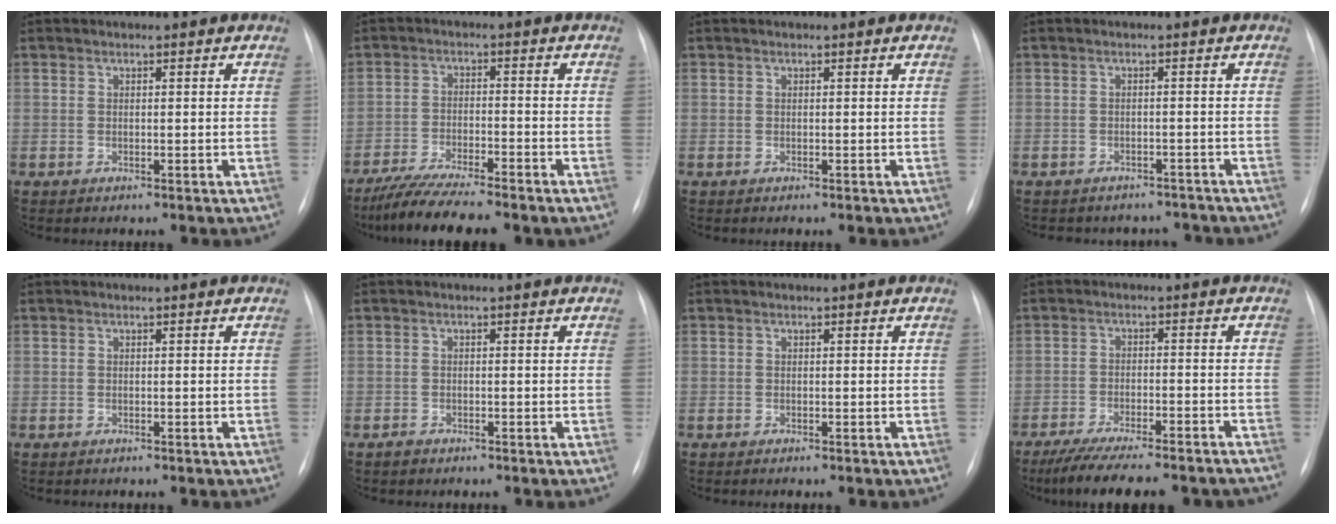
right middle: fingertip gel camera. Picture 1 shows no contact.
{"total": 9.5, "force": [-7.9, 0.7, 5.2], "torque": [-0.093, -0.022, -0.129]}
{"total": 0.0}
{"total": 7.5, "force": [-6.8, 3.3, 0.2], "torque": [0.000, 0.021, -0.072]}
{"total": 0.0}
{"total": 0.9, "force": [-0.7, 0.5, 0.1], "torque": [-0.008, -0.001, -0.012]}
{"total": 0.0}
{"total": 17.3, "force": [-15.1, 2.9, 7.8], "torque": [-0.119, -0.015, -0.209]}